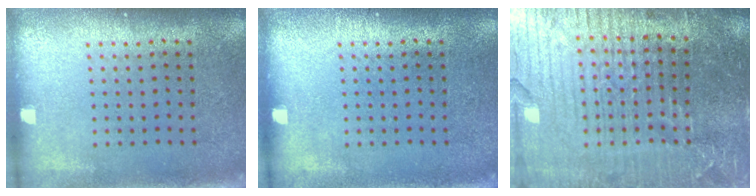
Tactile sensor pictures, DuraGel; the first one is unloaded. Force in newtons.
{"total": 0.0}
{"total": 6.2, "press": 5.5, "slide": 2.8}